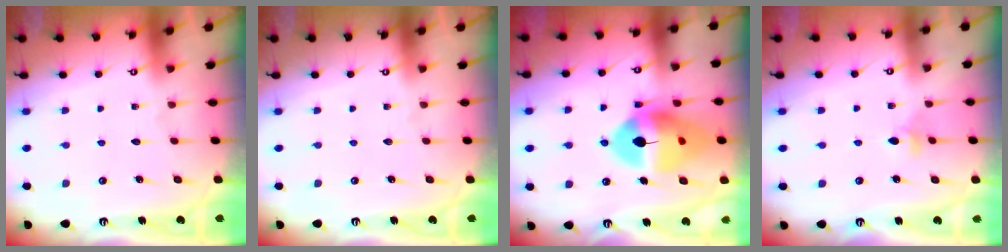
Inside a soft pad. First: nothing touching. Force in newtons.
{"total": 0.0}
{"total": 17.0, "press": 16.9, "slide": 2.0}
{"total": 2.9, "press": 2.8, "slide": 0.6}